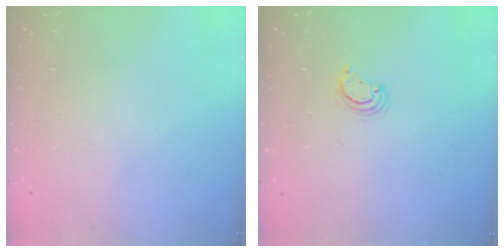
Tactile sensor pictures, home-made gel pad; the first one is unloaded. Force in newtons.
{"total": 2.6, "press": 2.6, "slide": 0.3}